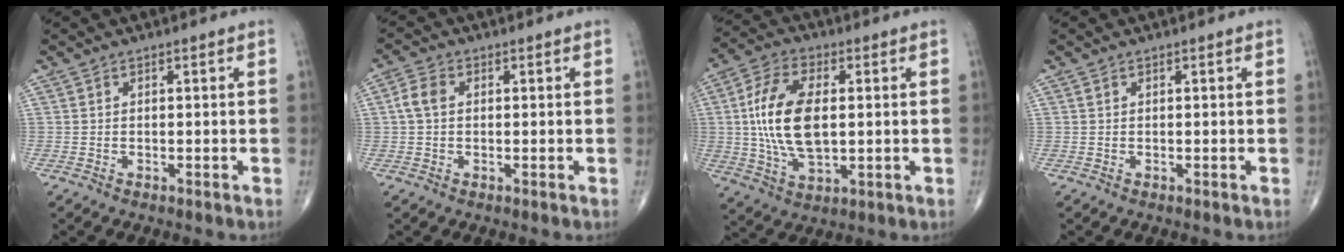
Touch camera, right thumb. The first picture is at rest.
{"total": 3.6, "force": [0.4, 2.6, 2.5], "torque": [-0.056, 0.011, 0.002]}
{"total": 14.9, "force": [1.1, 7.6, 12.7], "torque": [-0.251, 0.002, 0.022]}
{"total": 0.0}